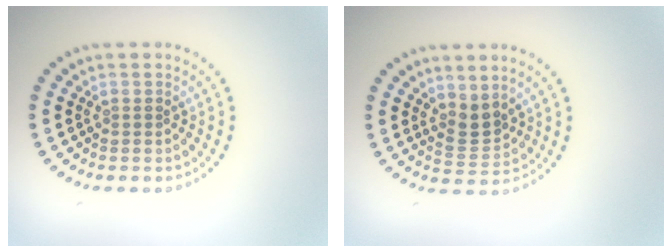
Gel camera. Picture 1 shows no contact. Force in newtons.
{"total": 2.3, "press": 1.6, "slide": 1.6}